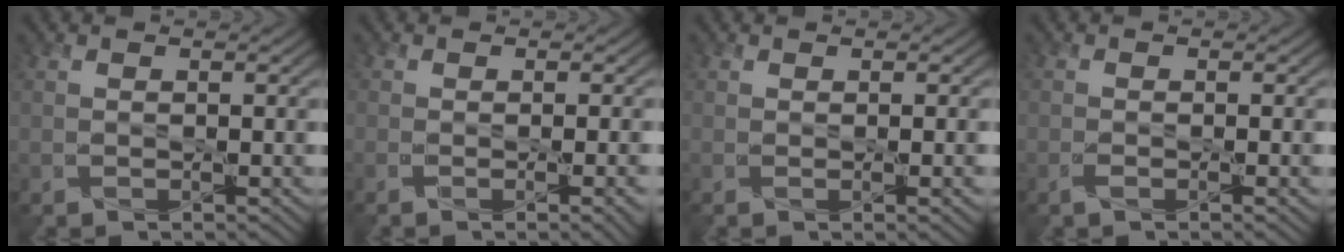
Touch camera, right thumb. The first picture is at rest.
{"total": 3.8, "force": [-1.2, 1.1, 3.5], "torque": [-0.048, -0.006, -0.017]}
{"total": 2.0, "force": [-0.1, 0.4, 2.0], "torque": [-0.029, 0.002, -0.004]}
{"total": 1.9, "force": [-0.9, 0.5, 1.6], "torque": [-0.030, -0.003, -0.017]}